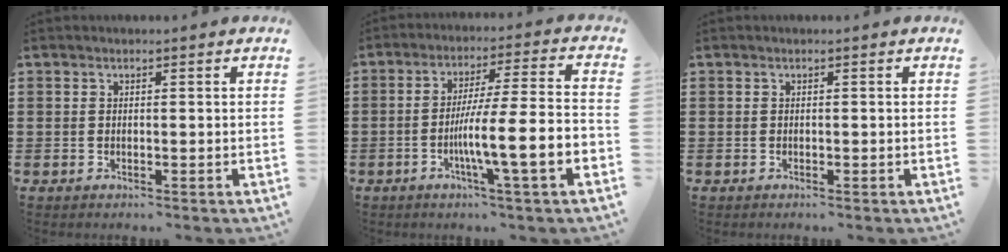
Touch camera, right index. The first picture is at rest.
{"total": 10.6, "force": [-3.8, 0.5, 9.9], "torque": [-0.165, -0.012, -0.073]}
{"total": 0.0}